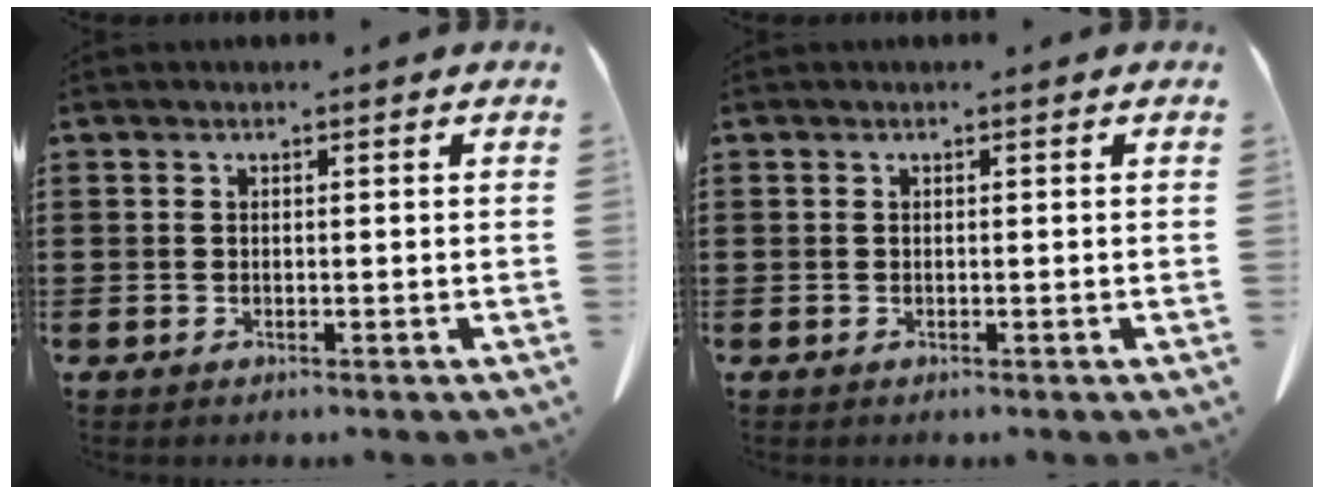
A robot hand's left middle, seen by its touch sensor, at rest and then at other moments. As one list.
[{"total": 0.0}]